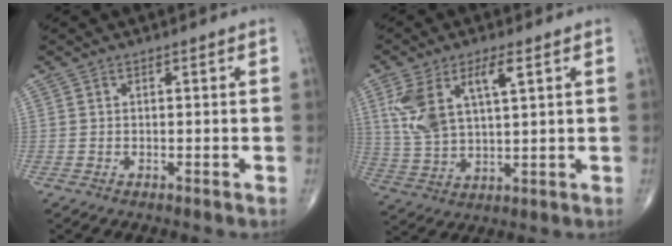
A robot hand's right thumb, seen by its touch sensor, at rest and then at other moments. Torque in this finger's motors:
{"motor_torque": [0.86, 1.51, 1.36, 0.53, 0.13]}